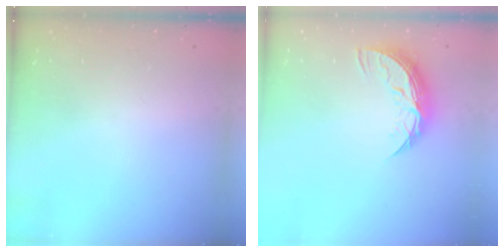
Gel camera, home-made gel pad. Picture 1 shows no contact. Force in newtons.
{"total": 9.1, "press": 9.1, "slide": 0.4}